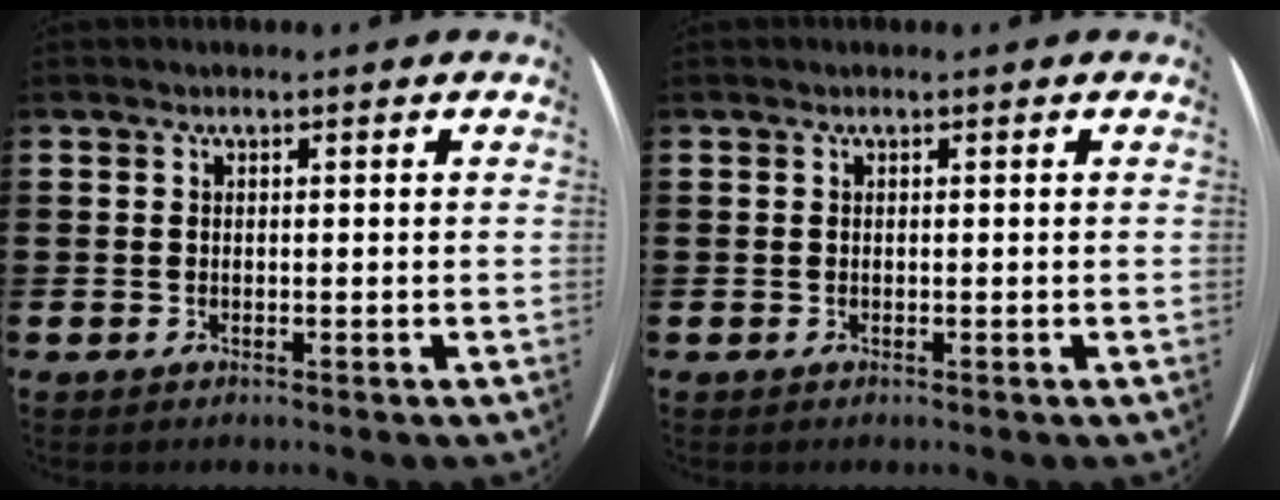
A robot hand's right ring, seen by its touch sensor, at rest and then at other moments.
{"total": 0.0}